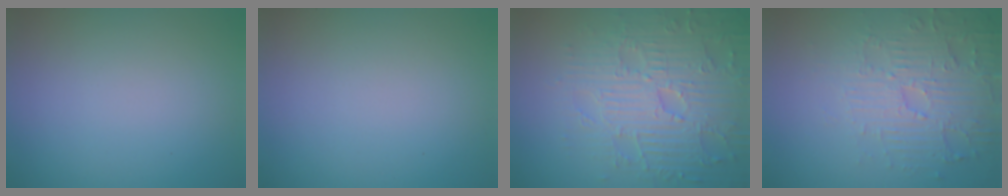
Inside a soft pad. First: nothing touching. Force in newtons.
{"total": 0.0}
{"total": 7.1, "press": 5.6, "slide": 4.4}
{"total": 5.3, "press": 3.6, "slide": 3.8}